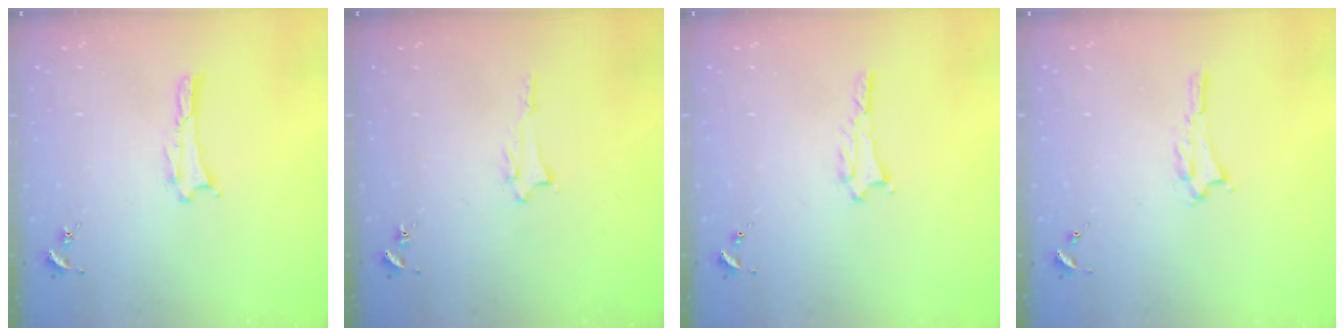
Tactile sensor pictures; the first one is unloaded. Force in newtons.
{"total": 1.2, "press": 1.2, "slide": 0.1}
{"total": 1.0, "press": 1.0, "slide": 0.1}
{"total": 1.1, "press": 1.1, "slide": 0.2}